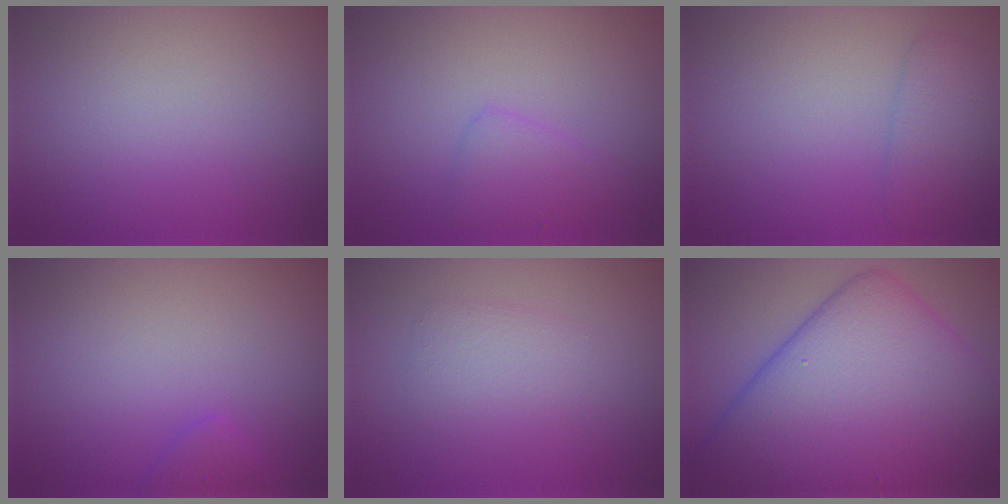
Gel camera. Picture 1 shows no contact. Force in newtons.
{"total": 1.8, "press": 1.8, "slide": 0.1}
{"total": 2.3, "press": 2.3, "slide": 0.1}
{"total": 1.2, "press": 1.2, "slide": 0.1}
{"total": 2.4, "press": 2.4, "slide": 0.1}
{"total": 14.2, "press": 14.2, "slide": 0.4}